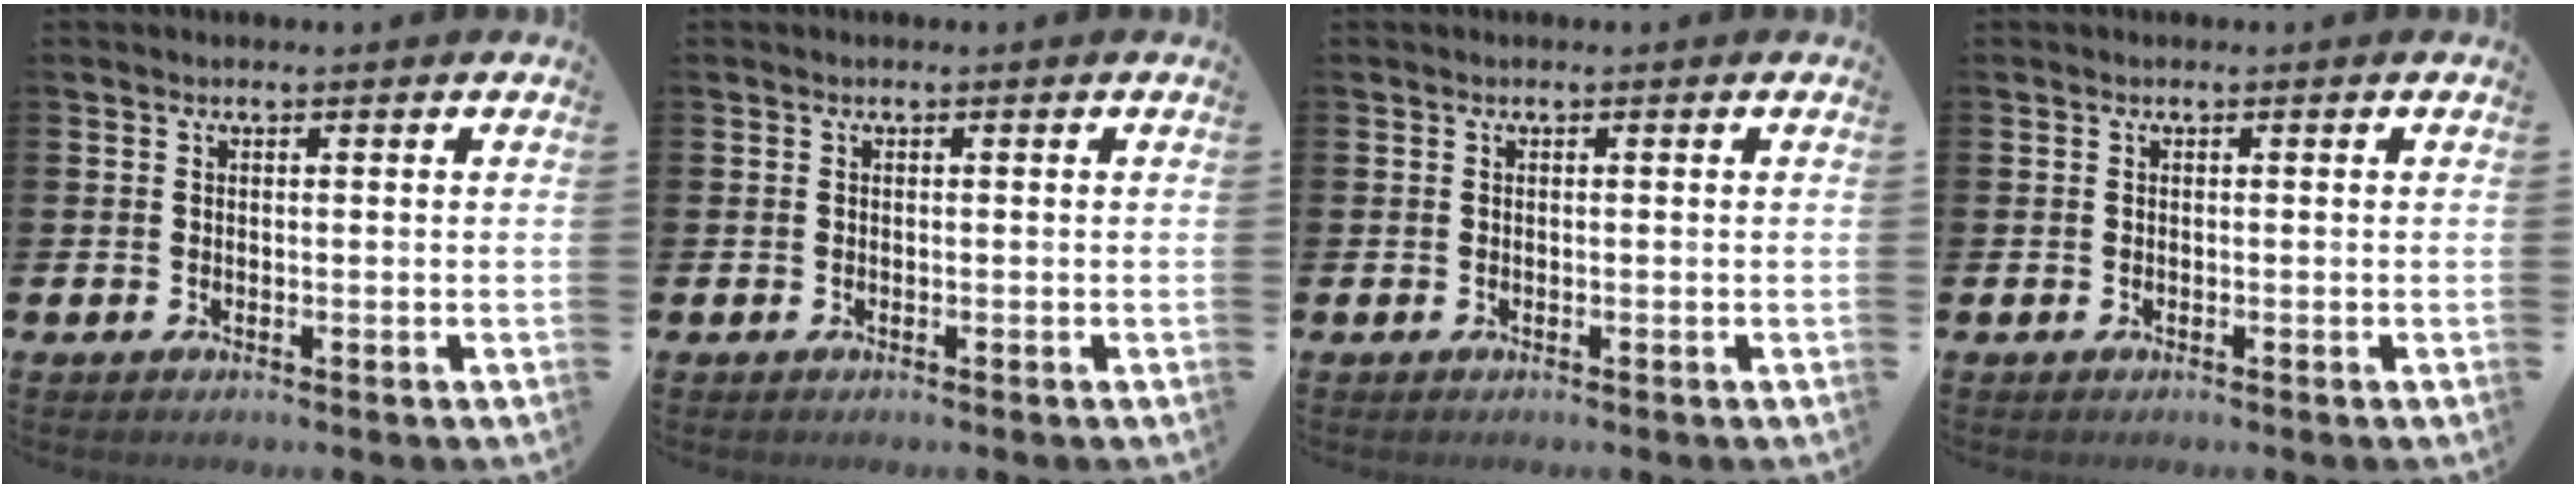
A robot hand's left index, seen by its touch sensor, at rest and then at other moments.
{"total": 0.0}
{"total": 0.0}
{"total": 0.0}